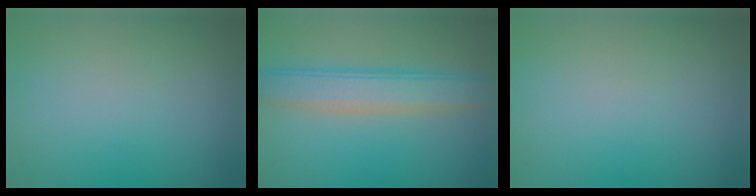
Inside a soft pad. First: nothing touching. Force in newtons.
{"total": 4.7, "press": 4.7, "slide": 0.2}
{"total": 0.0}